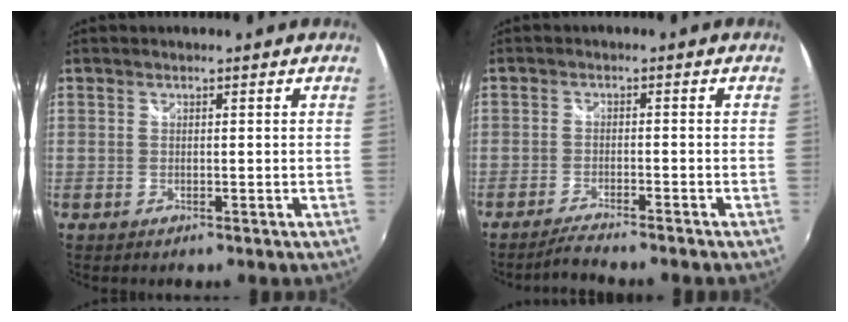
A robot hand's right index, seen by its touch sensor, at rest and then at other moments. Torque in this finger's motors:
{"motor_torque": [0.22, -0.15, 0.04, 0.00]}